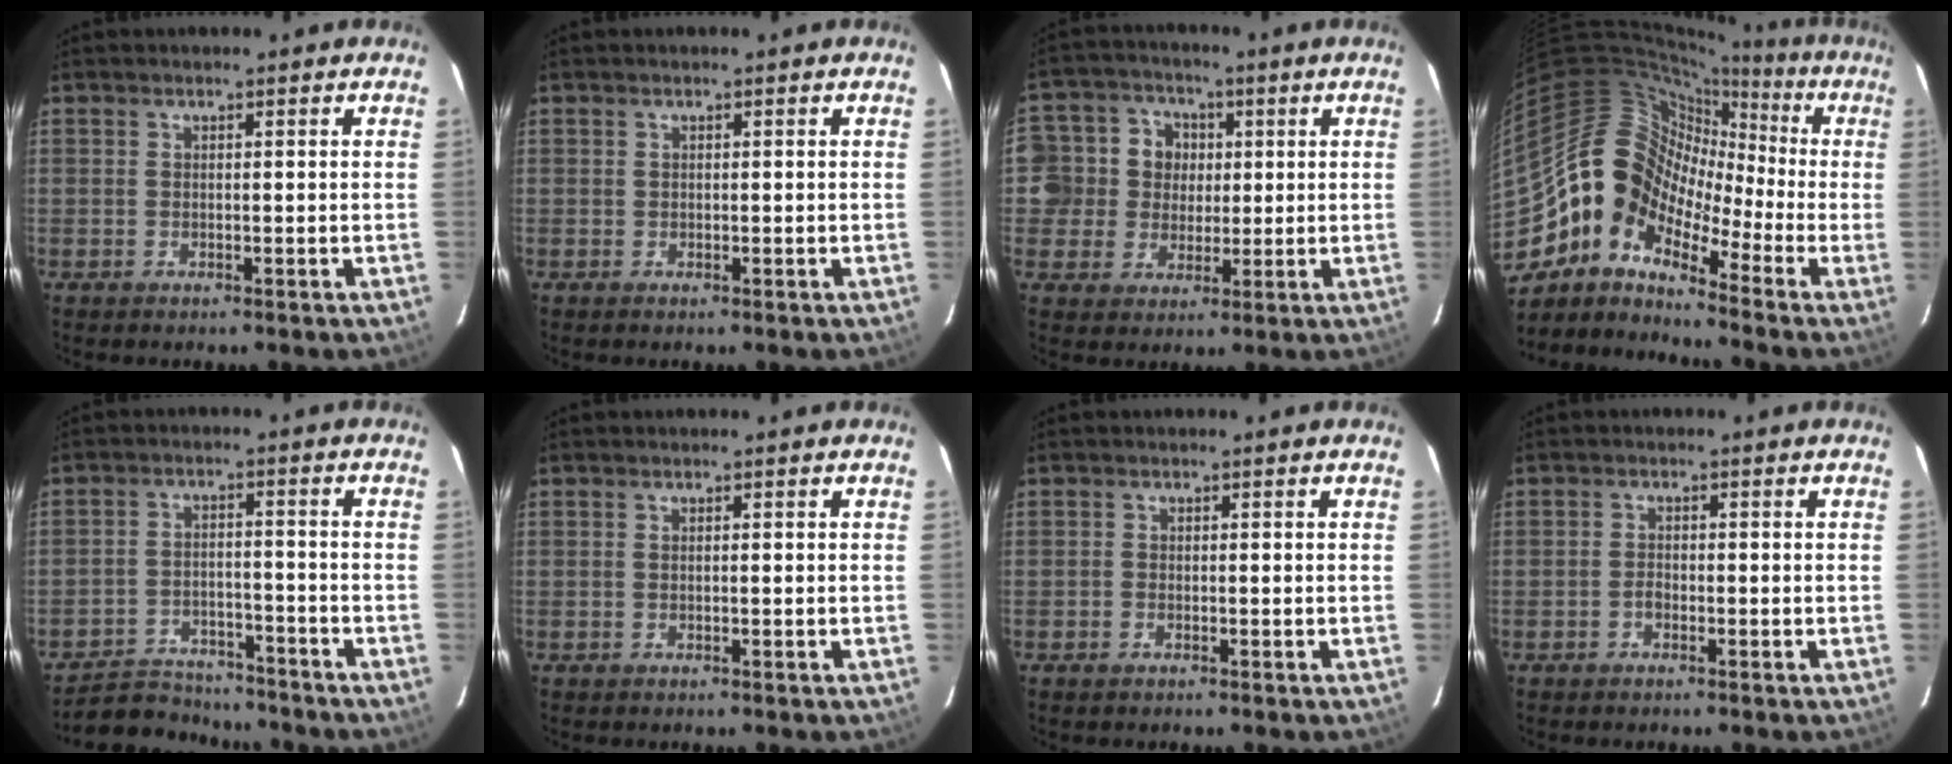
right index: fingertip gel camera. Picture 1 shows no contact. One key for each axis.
{"total": 0.0}
{"total": 9.5, "fx": 0.8, "fy": 9.2, "fz": 2.4, "tx": -0.067, "ty": 0.024, "tz": 0.008}
{"total": 12.2, "fx": -6.1, "fy": 9.2, "fz": 5.2, "tx": -0.096, "ty": 0.027, "tz": -0.150}
{"total": 12.2, "fx": -11.2, "fy": 3.8, "fz": 3.0, "tx": -0.085, "ty": 0.010, "tz": -0.165}
{"total": 0.0}
{"total": 0.7, "fx": -0.5, "fy": 0.3, "fz": 0.2, "tx": -0.007, "ty": 0.000, "tz": -0.011}
{"total": 1.1, "fx": -0.7, "fy": 0.6, "fz": 0.5, "tx": -0.009, "ty": 0.003, "tz": -0.014}